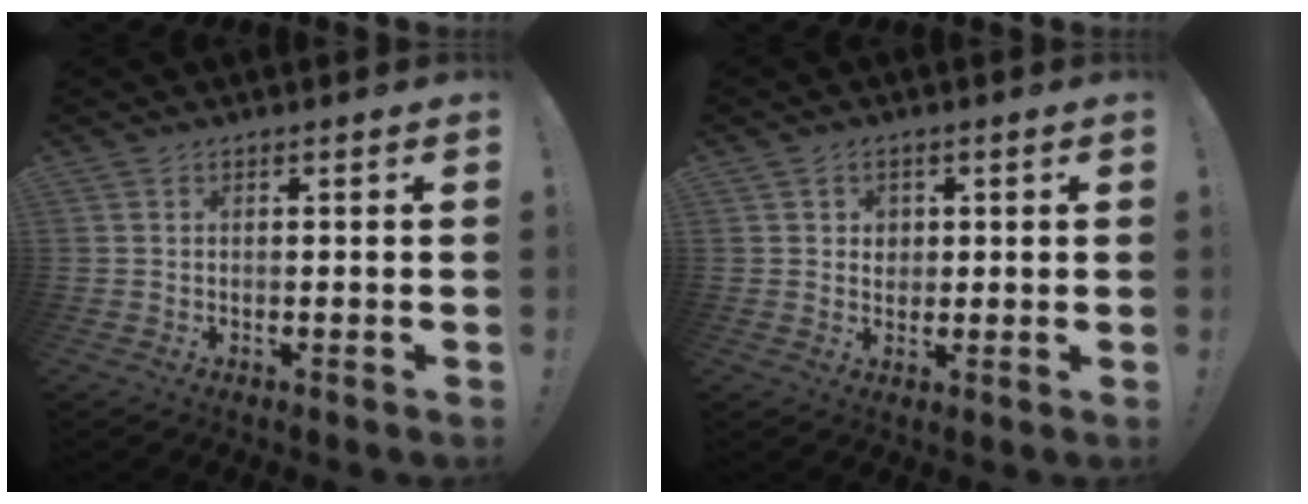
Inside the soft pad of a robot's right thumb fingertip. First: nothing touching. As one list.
[{"total": 3.0, "force": [0.8, 2.8, 0.7], "torque": [-0.011, -0.002, 0.015]}]